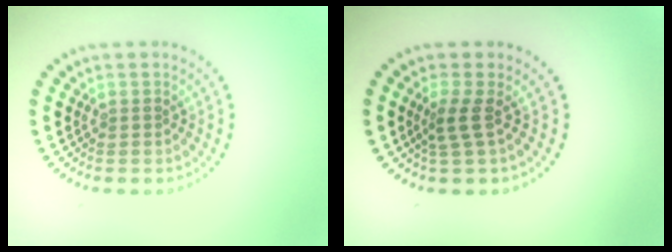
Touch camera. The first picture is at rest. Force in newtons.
{"total": 1.9, "press": 1.2, "slide": 1.5}